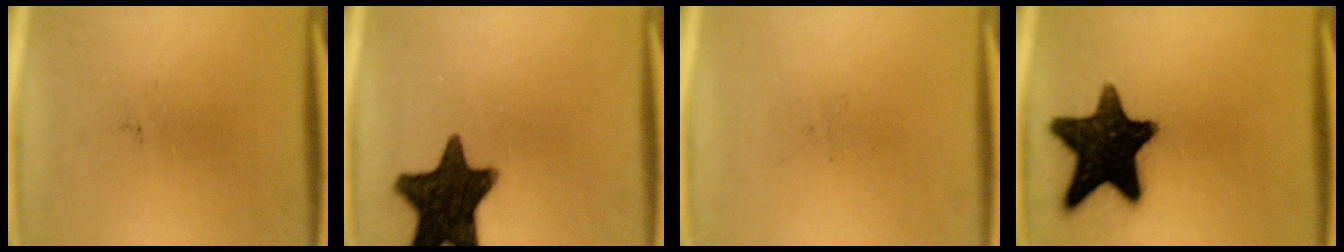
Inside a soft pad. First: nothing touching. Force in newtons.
{"total": 16.3}
{"total": 0.0}
{"total": 17.6}